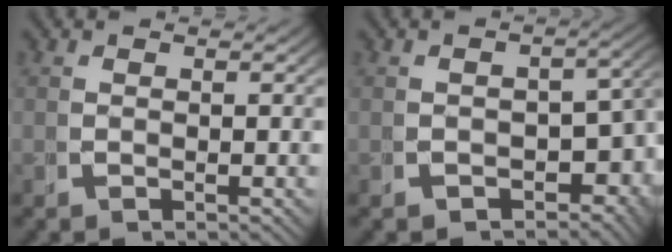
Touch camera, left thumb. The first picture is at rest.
{"total": 5.8, "force": [-1.6, 3.8, 4.1], "torque": [-0.036, -0.022, -0.016]}